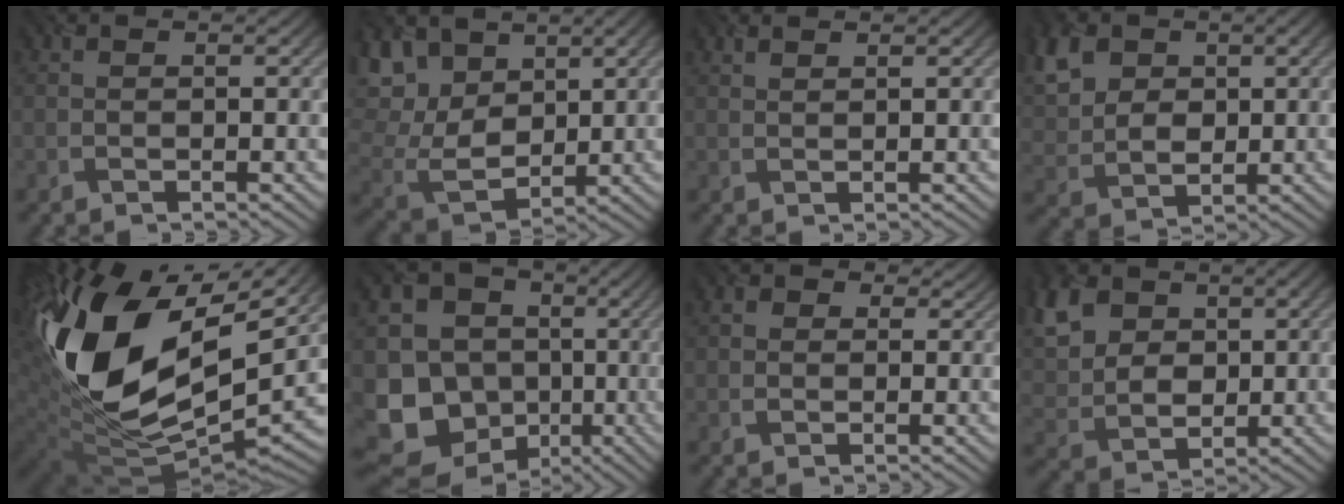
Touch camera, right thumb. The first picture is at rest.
{"total": 9.7, "force": [4.5, 6.0, 6.1], "torque": [-0.162, 0.012, 0.073]}
{"total": 1.0, "force": [1.0, 0.0, 0.1], "torque": [-0.006, 0.003, 0.021]}
{"total": 9.1, "force": [3.5, 6.4, 5.4], "torque": [-0.147, 0.018, 0.056]}
{"total": 19.3, "force": [5.2, 11.3, 14.7], "torque": [-0.332, -0.005, 0.095]}
{"total": 18.4, "force": [-2.6, 16.9, 6.8], "torque": [-0.209, -0.007, -0.056]}
{"total": 2.2, "force": [0.5, 1.9, 1.0], "torque": [-0.023, 0.009, -0.002]}
{"total": 10.2, "force": [3.8, 7.3, 6.0], "torque": [-0.171, 0.018, 0.064]}